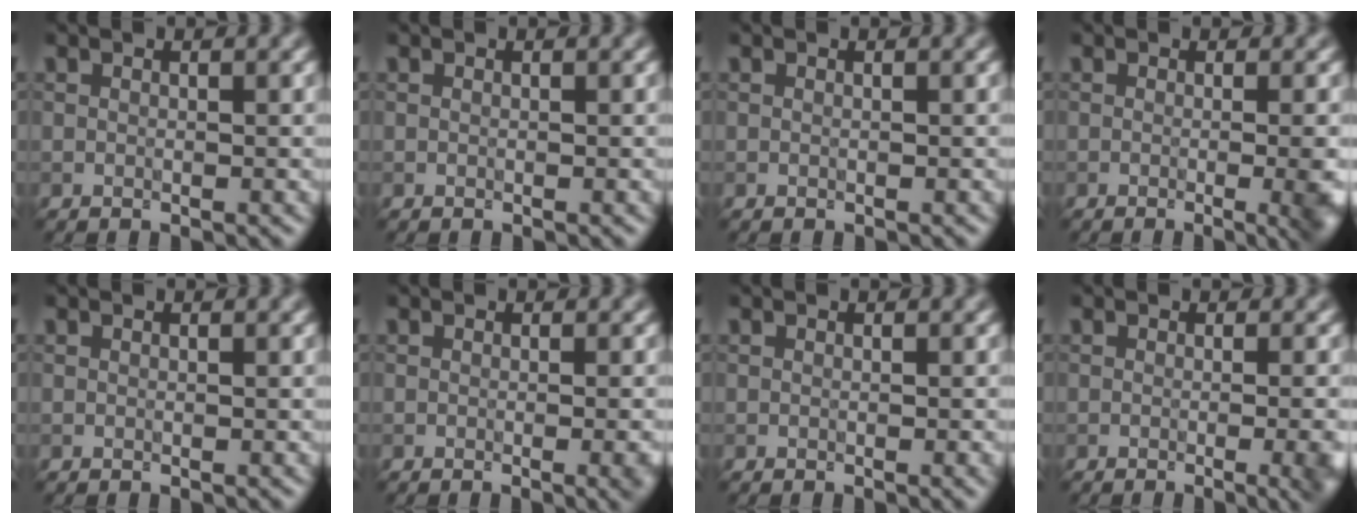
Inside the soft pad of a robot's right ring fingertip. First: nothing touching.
{"total": 0.0}
{"total": 0.0}
{"total": 6.6, "force": [-0.8, 3.0, 5.9], "torque": [-0.008, 0.012, -0.008]}
{"total": 0.0}
{"total": 2.5, "force": [-0.6, 0.9, 2.3], "torque": [-0.001, 0.004, -0.004]}
{"total": 1.0, "force": [-0.1, 0.4, 0.9], "torque": [-0.001, -0.002, -0.003]}
{"total": 5.8, "force": [-1.0, 2.5, 5.2], "torque": [-0.010, 0.011, -0.007]}